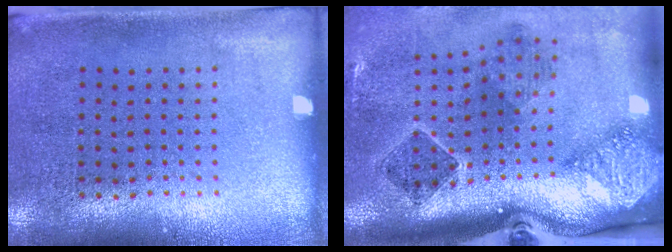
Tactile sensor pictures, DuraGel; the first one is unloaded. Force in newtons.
{"total": 3.0, "press": 2.0, "slide": 2.3}